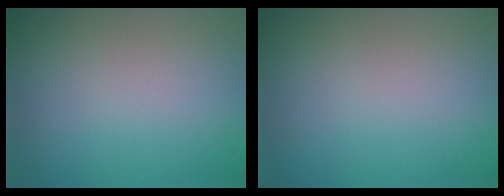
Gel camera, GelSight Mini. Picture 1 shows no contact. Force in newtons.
{"total": 0.0}